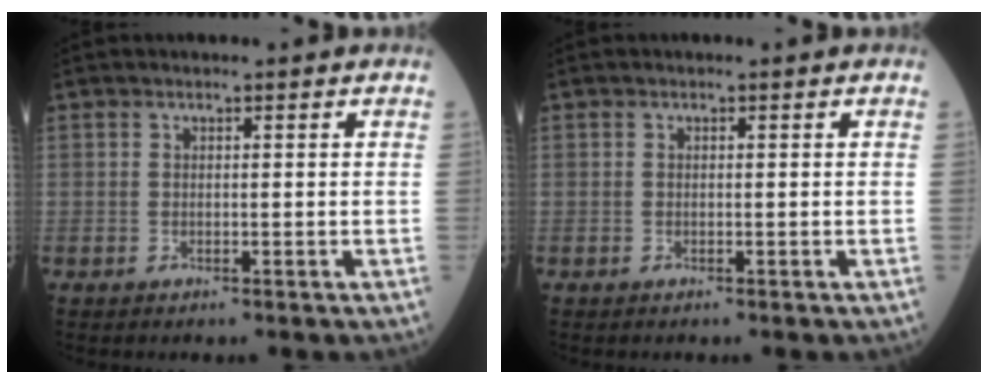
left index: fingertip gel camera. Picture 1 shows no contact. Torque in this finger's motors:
{"motor_torque": [0.00, 0.00, 0.00, 0.00]}